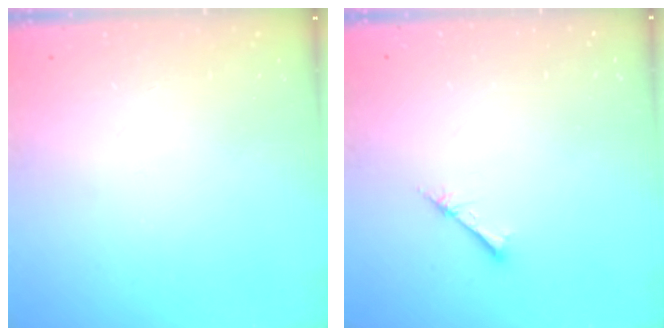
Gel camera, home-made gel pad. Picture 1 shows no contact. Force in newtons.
{"total": 2.7, "press": 2.6, "slide": 0.3}